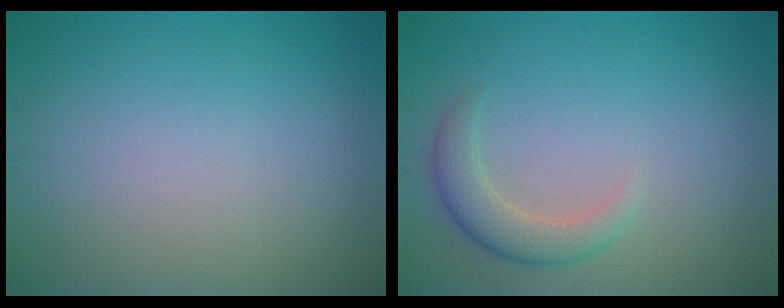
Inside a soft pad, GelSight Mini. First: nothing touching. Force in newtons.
{"total": 2.7, "press": 2.7, "slide": 0.4}